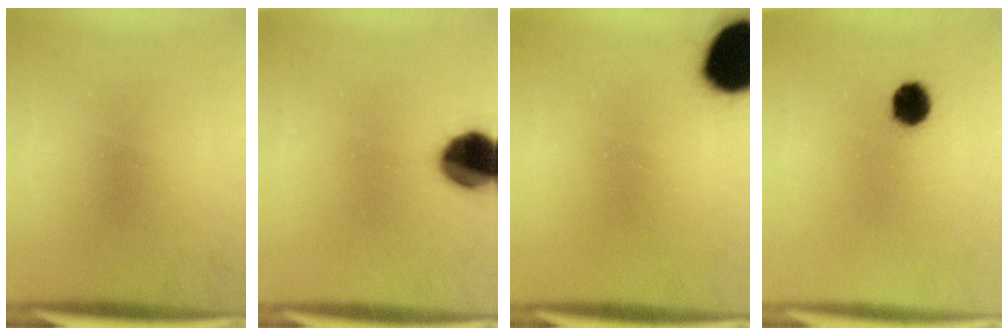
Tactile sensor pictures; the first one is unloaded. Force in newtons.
{"total": 12.5}
{"total": 18.6}
{"total": 4.7}